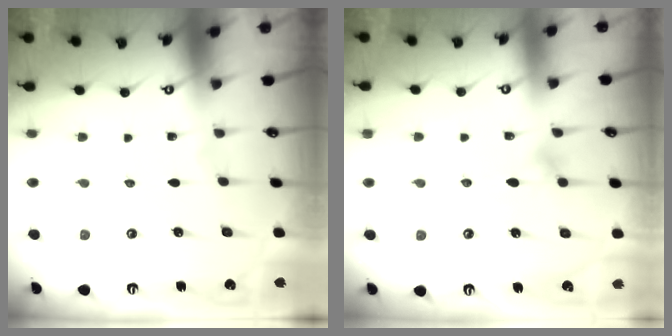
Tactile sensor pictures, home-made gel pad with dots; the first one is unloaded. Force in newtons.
{"total": 5.5, "press": 5.3, "slide": 1.5}